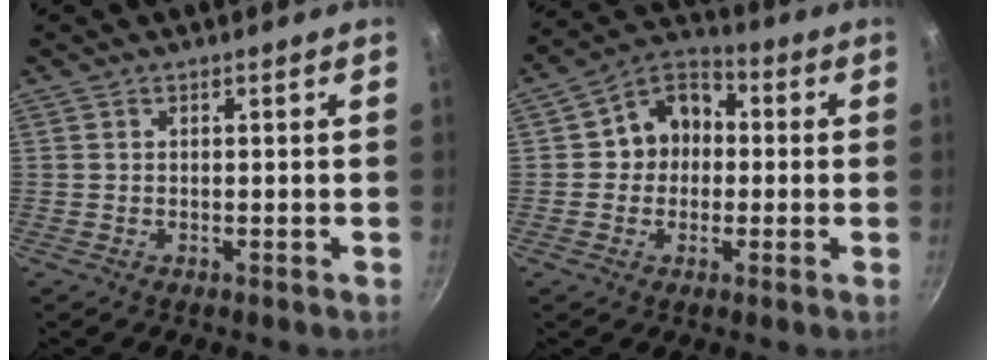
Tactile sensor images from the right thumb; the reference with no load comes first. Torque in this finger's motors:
{"motor_torque": [-0.48, 0.63, -0.20, -0.06, 0.20]}